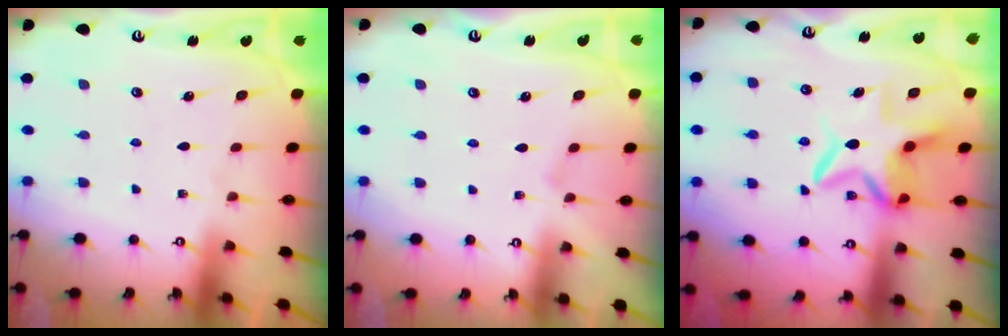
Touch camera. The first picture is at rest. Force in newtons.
{"total": 0.7, "press": 0.6, "slide": 0.3}
{"total": 9.1, "press": 9.0, "slide": 1.1}